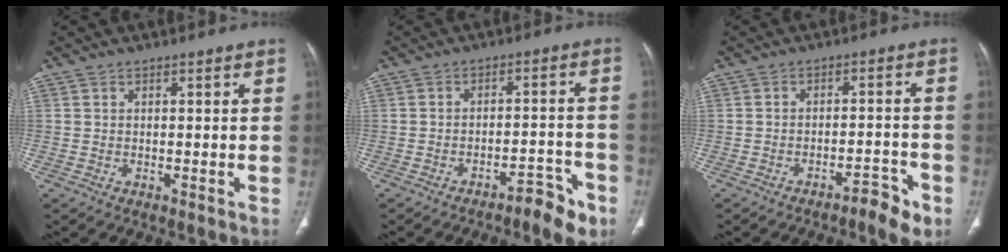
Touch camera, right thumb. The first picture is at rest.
{"total": 6.6, "force": [-4.6, 2.0, 4.2], "torque": [-0.048, 0.042, -0.060]}
{"total": 5.2, "force": [-3.5, 1.2, 3.6], "torque": [-0.048, 0.027, -0.048]}